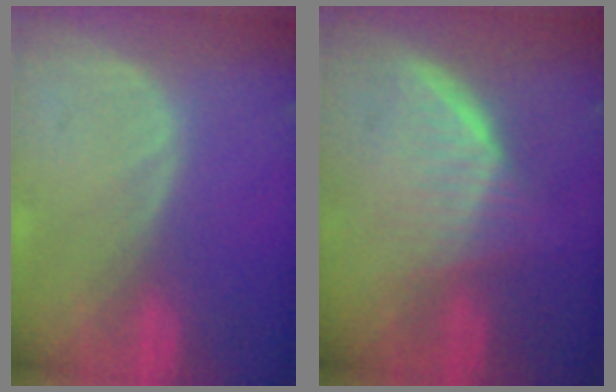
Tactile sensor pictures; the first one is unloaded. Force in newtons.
{"total": 6.5, "press": 6.0, "slide": 2.6}